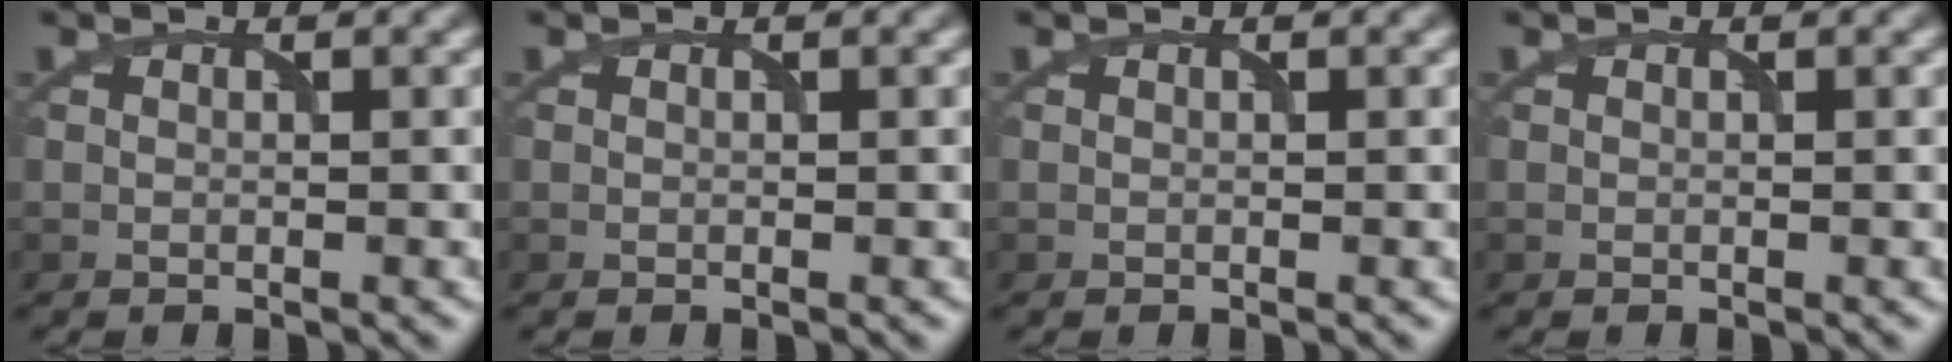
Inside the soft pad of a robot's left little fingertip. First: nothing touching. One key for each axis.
{"total": 0.0}
{"total": 0.0}
{"total": 0.0}